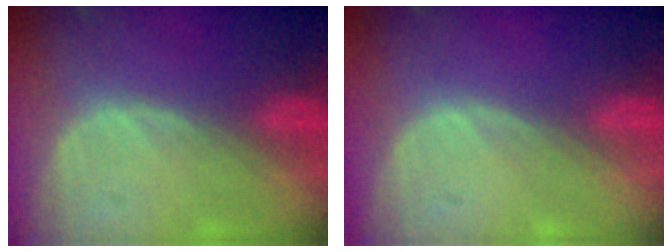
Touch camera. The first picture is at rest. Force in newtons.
{"total": 0.0}